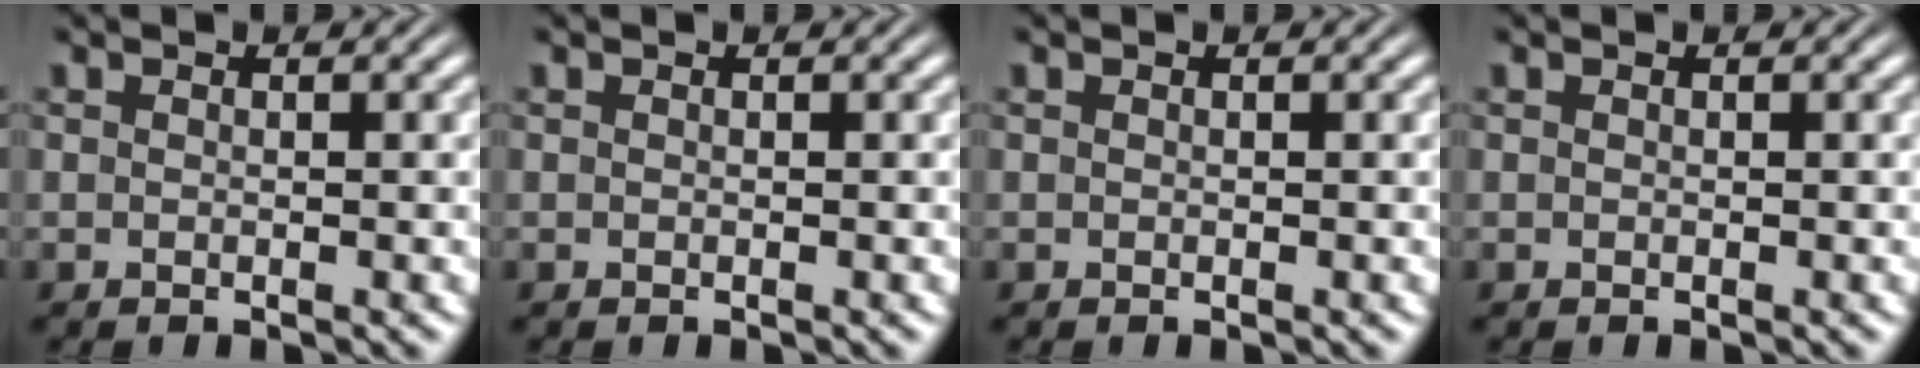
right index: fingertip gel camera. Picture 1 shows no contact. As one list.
[{"total": 0.0}, {"total": 0.0}, {"total": 0.0}]